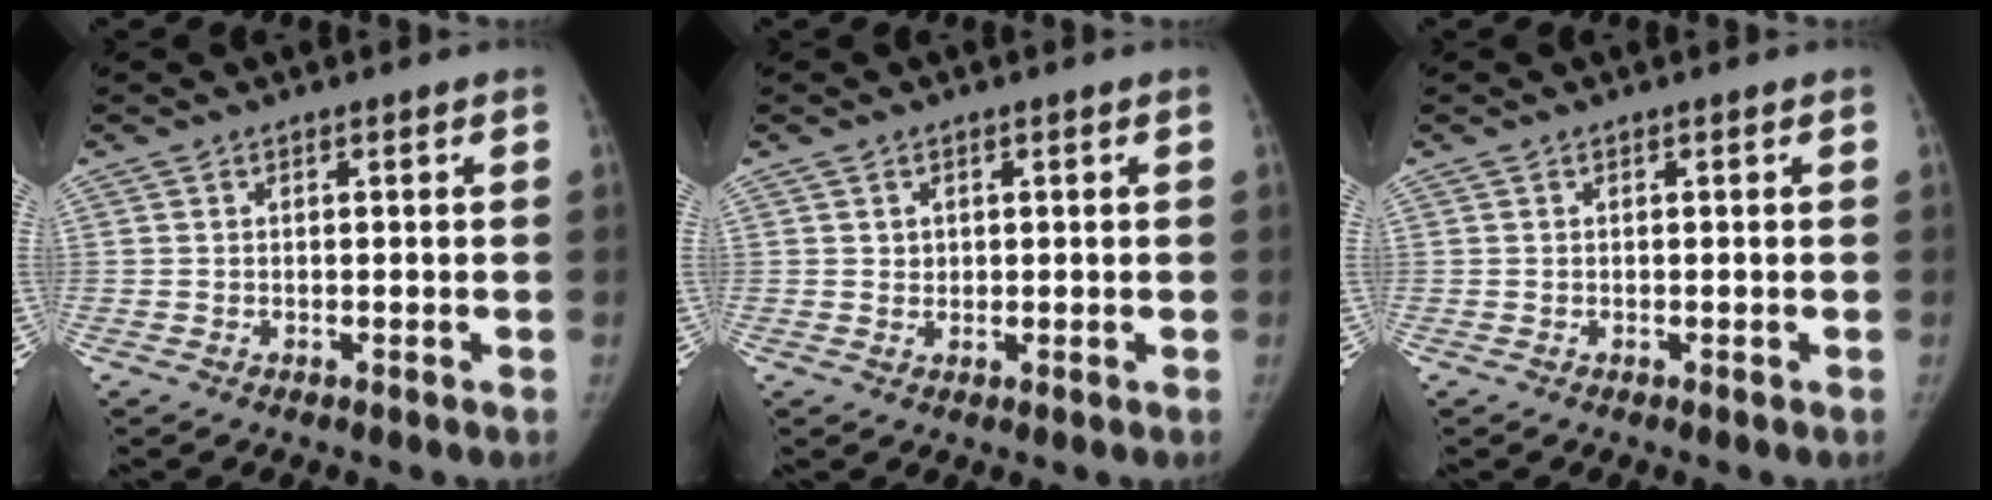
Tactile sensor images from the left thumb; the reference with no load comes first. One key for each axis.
{"total": 1.4, "fx": 0.5, "fy": 1.3, "fz": 0.2, "tx": 0.011, "ty": -0.001, "tz": 0.010}
{"total": 0.0}